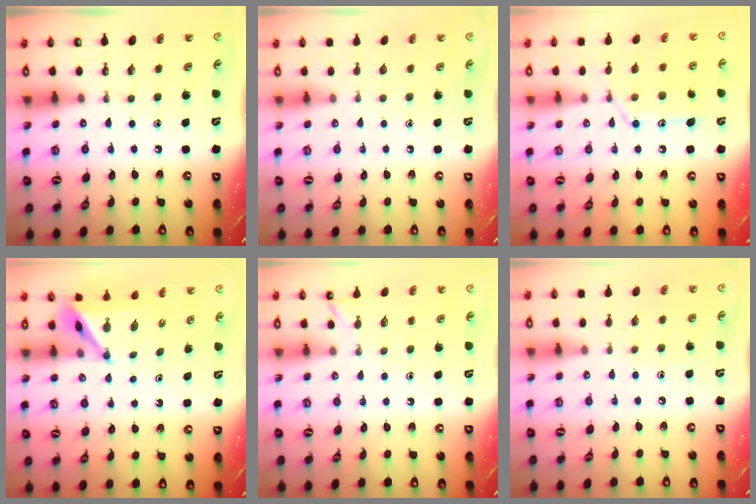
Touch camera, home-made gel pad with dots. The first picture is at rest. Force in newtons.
{"total": 0.0}
{"total": 14.0, "press": 14.0, "slide": 1.0}
{"total": 4.9, "press": 4.9, "slide": 0.1}
{"total": 2.2, "press": 2.2, "slide": 0.3}
{"total": 3.6, "press": 3.5, "slide": 0.3}